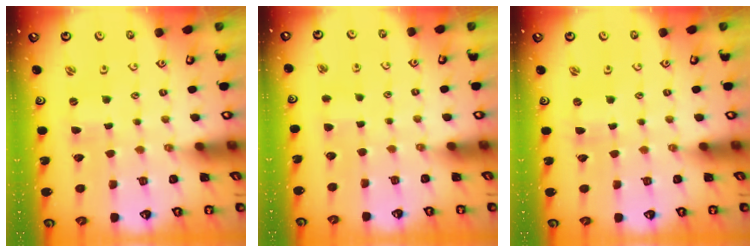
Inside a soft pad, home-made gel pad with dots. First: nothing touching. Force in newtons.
{"total": 2.9, "press": 2.8, "slide": 0.4}
{"total": 0.6, "press": 0.6, "slide": 0.1}